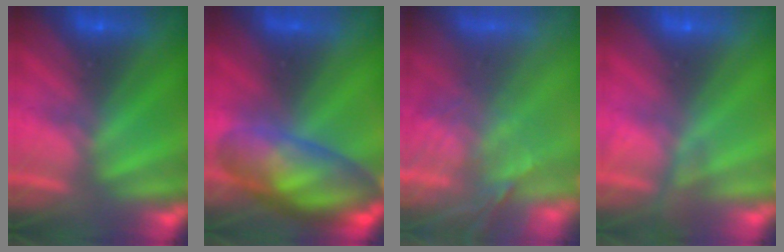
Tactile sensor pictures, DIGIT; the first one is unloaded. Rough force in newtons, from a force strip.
{"total": 10.3}
{"total": 6.9}
{"total": 2.3}